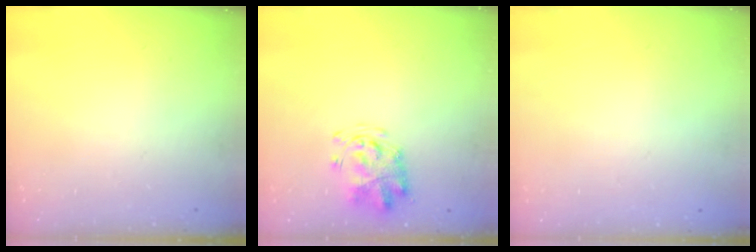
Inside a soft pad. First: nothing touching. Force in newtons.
{"total": 3.9, "press": 3.9, "slide": 0.8}
{"total": 1.7, "press": 1.7, "slide": 0.2}